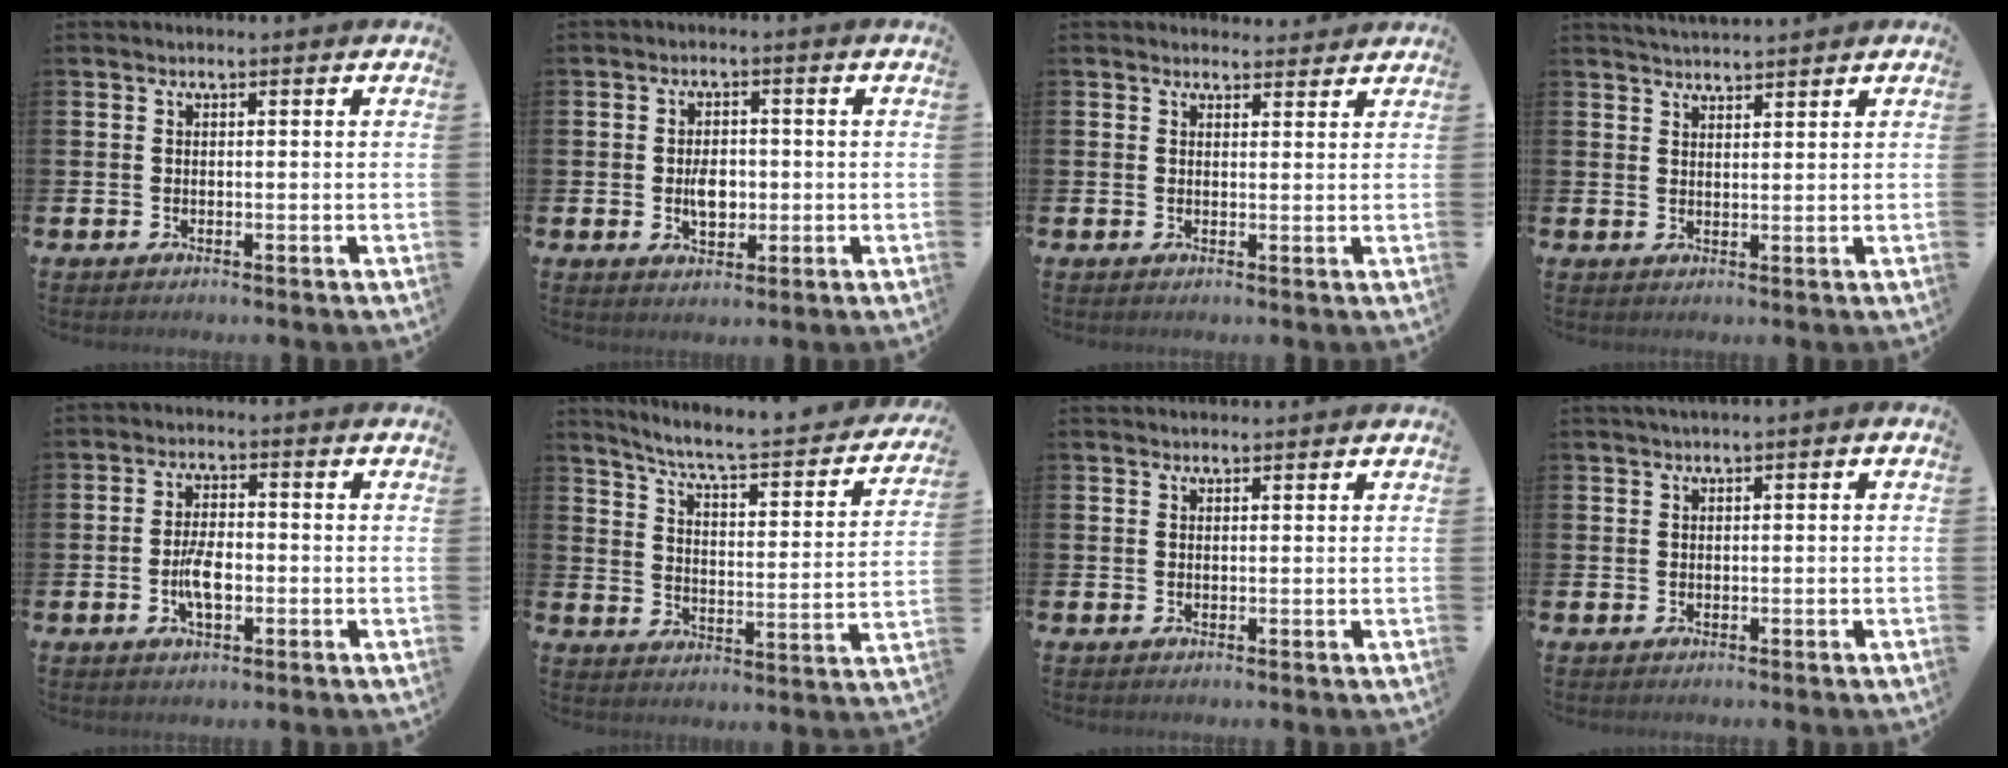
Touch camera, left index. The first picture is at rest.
{"total": 4.0, "force": [-0.2, 2.5, 3.1], "torque": [-0.044, 0.001, -0.008]}
{"total": 2.0, "force": [2.0, 0.5, -0.1], "torque": [0.007, -0.009, 0.033]}
{"total": 3.0, "force": [3.0, 0.1, 0.1], "torque": [-0.005, -0.013, 0.054]}
{"total": 4.5, "force": [-1.0, 2.0, 3.9], "torque": [-0.069, 0.001, -0.020]}
{"total": 6.0, "force": [5.4, 0.6, 2.5], "torque": [-0.077, -0.046, 0.084]}
{"total": 0.9, "force": [0.9, 0.1, 0.1], "torque": [0.010, -0.003, 0.014]}
{"total": 0.6, "force": [0.3, 0.0, 0.5], "torque": [-0.011, 0.003, 0.006]}